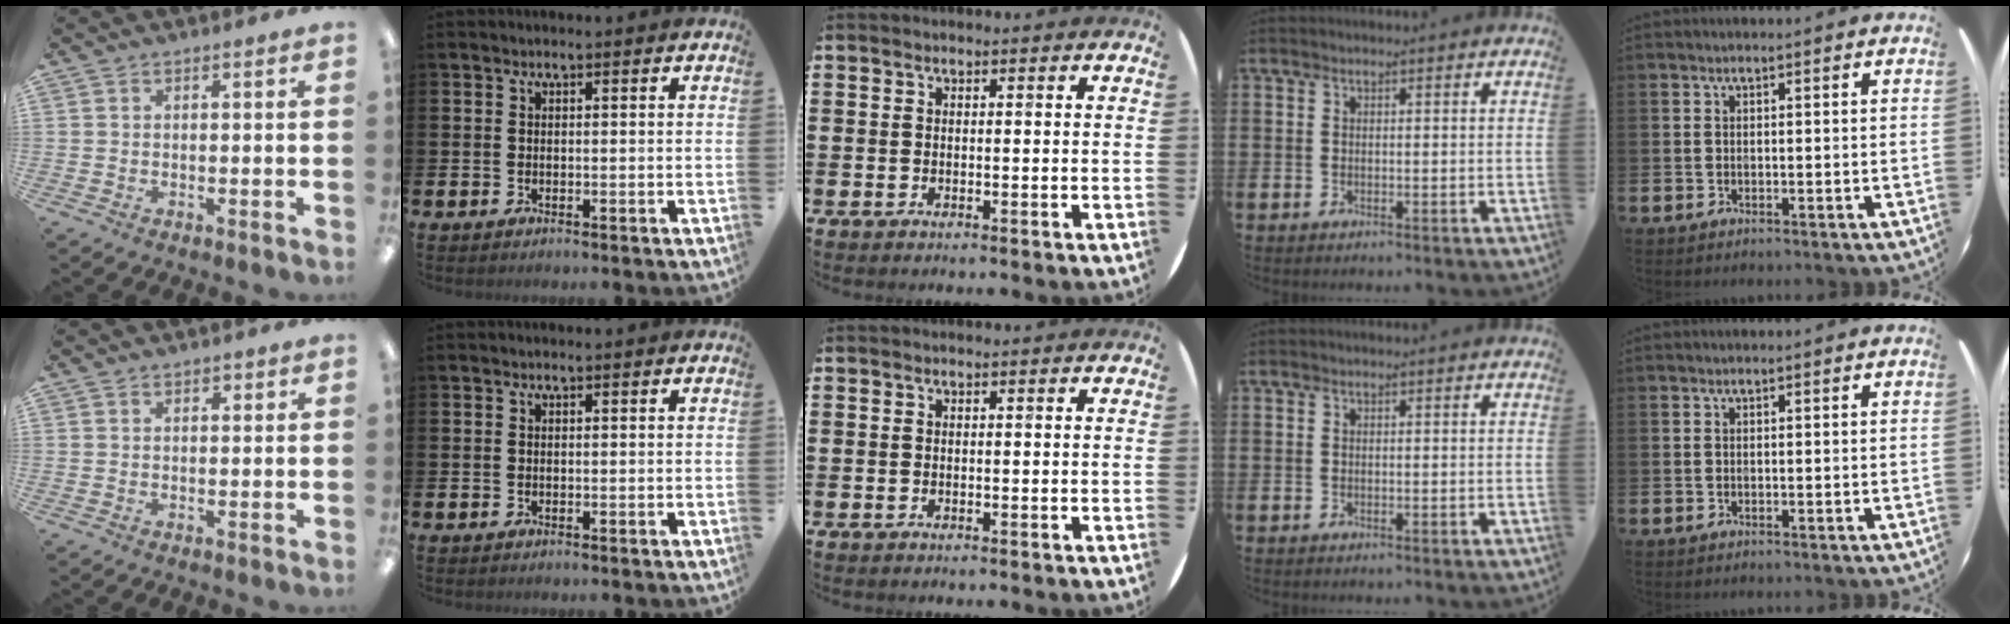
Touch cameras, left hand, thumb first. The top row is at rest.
{"thumb": {"total": 1.1, "force": [0.7, 0.7, 0.5], "torque": [-0.002, 0.000, 0.010]}}